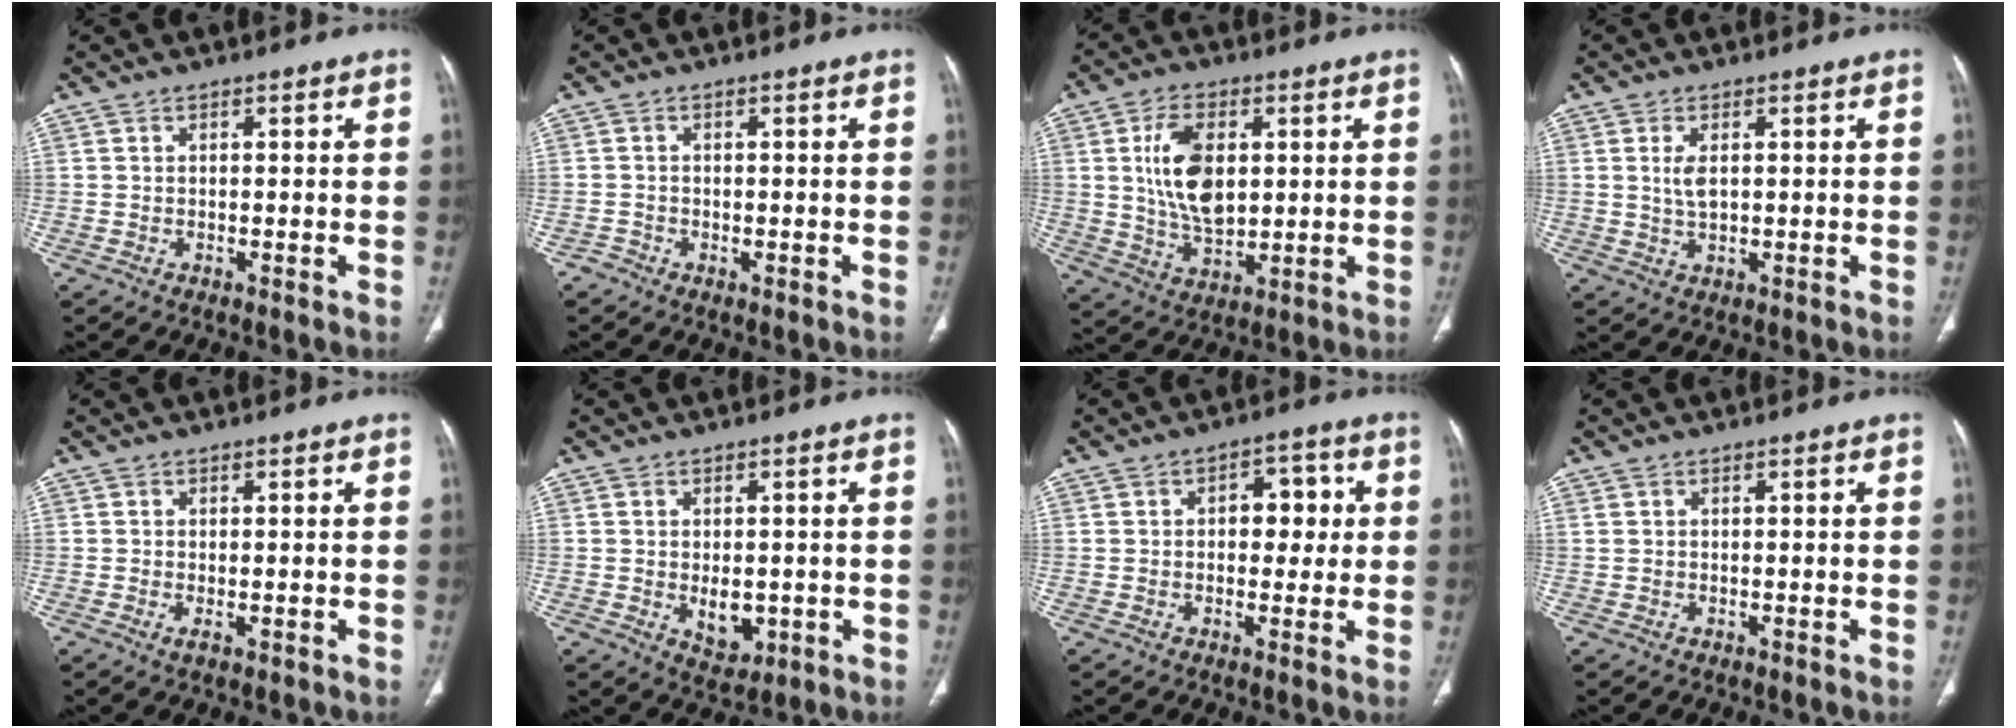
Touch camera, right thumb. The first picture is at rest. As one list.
[{"total": 1.0, "force": [-0.7, 0.7, 0.0], "torque": [0.005, 0.003, -0.019]}, {"total": 12.1, "force": [2.3, 7.1, 9.5], "torque": [-0.160, -0.012, 0.049]}, {"total": 3.4, "force": [0.8, 1.7, 2.9], "torque": [-0.060, -0.006, 0.019]}, {"total": 1.2, "force": [-0.4, 0.5, 1.0], "torque": [-0.020, -0.003, -0.005]}, {"total": 5.0, "force": [-0.8, 3.3, 3.7], "torque": [-0.034, -0.008, 0.002]}, {"total": 6.7, "force": [0.9, 4.3, 5.1], "torque": [-0.033, 0.012, 0.009]}, {"total": 0.6, "force": [0.3, 0.4, 0.3], "torque": [-0.004, 0.005, 0.007]}]